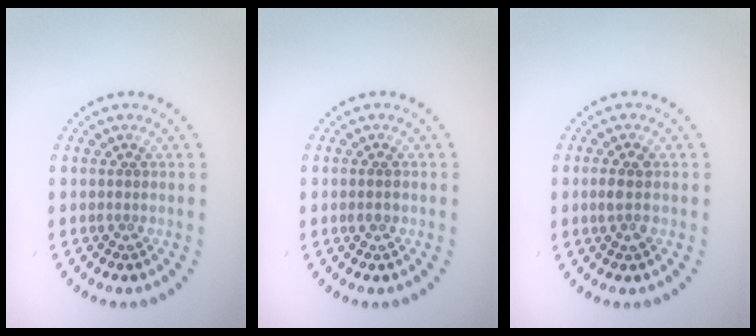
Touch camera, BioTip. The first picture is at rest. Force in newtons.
{"total": 1.0, "press": 1.0, "slide": 0.0}
{"total": 1.7, "press": 1.7, "slide": 0.3}